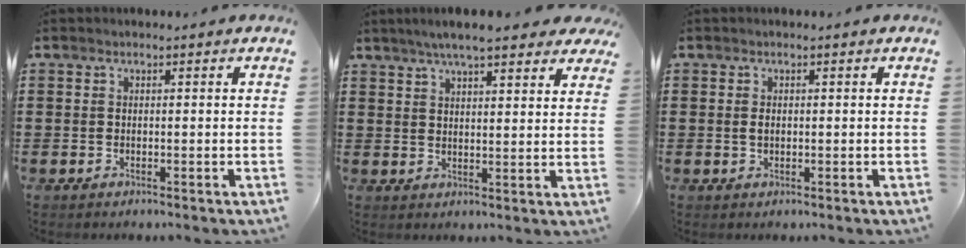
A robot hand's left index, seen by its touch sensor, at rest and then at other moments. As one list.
[{"total": 6.1, "force": [5.2, 0.8, 3.2], "torque": [-0.077, -0.006, 0.093]}, {"total": 1.1, "force": [0.0, 0.6, 0.9], "torque": [-0.020, 0.002, -0.001]}]